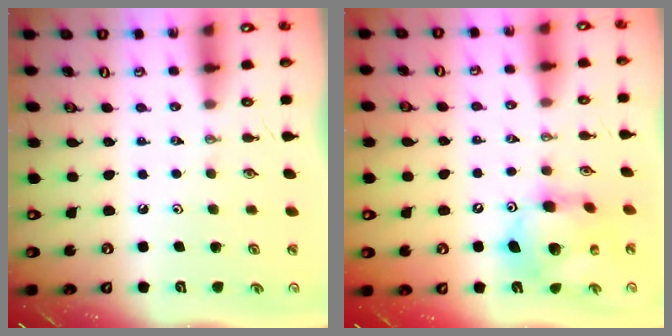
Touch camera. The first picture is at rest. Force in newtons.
{"total": 12.9, "press": 12.9, "slide": 1.1}